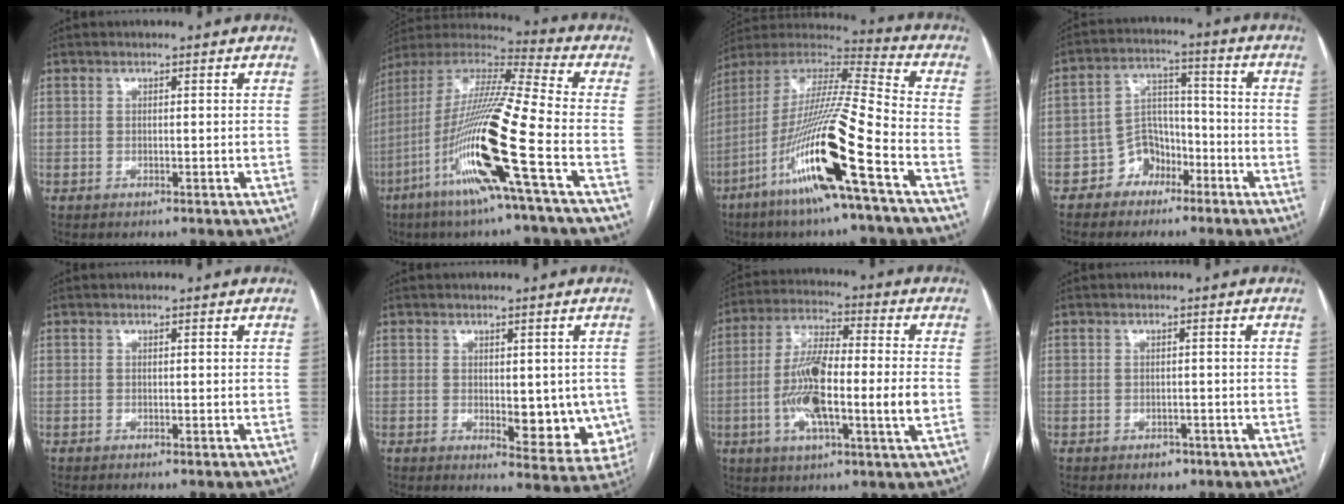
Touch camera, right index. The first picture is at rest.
{"total": 20.4, "force": [-7.6, -0.7, 18.9], "torque": [-0.393, -0.028, -0.158]}
{"total": 20.7, "force": [-9.5, -0.2, 18.4], "torque": [-0.385, -0.041, -0.190]}
{"total": 6.7, "force": [-4.0, 5.0, 2.0], "torque": [-0.035, 0.024, -0.068]}
{"total": 0.0}
{"total": 9.3, "force": [-1.0, 4.2, 8.2], "torque": [-0.081, -0.018, -0.005]}
{"total": 14.6, "force": [-2.4, 2.2, 14.2], "torque": [-0.270, 0.005, -0.047]}
{"total": 2.0, "force": [-1.2, 1.4, 0.7], "torque": [-0.009, 0.003, -0.010]}